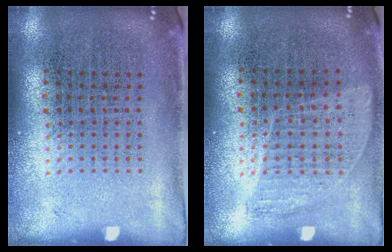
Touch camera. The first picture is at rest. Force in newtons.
{"total": 0.9, "press": 0.8, "slide": 0.4}